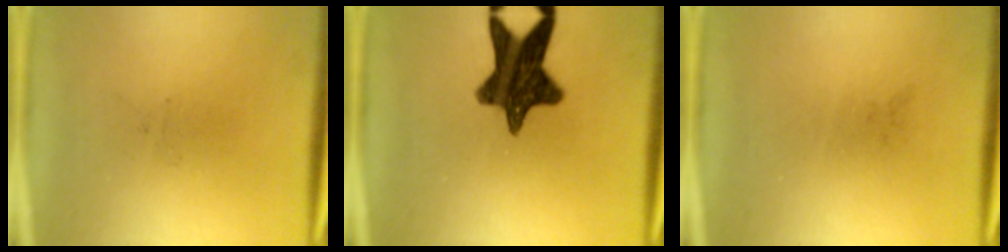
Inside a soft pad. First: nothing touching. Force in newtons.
{"total": 12.9}
{"total": 0.0}